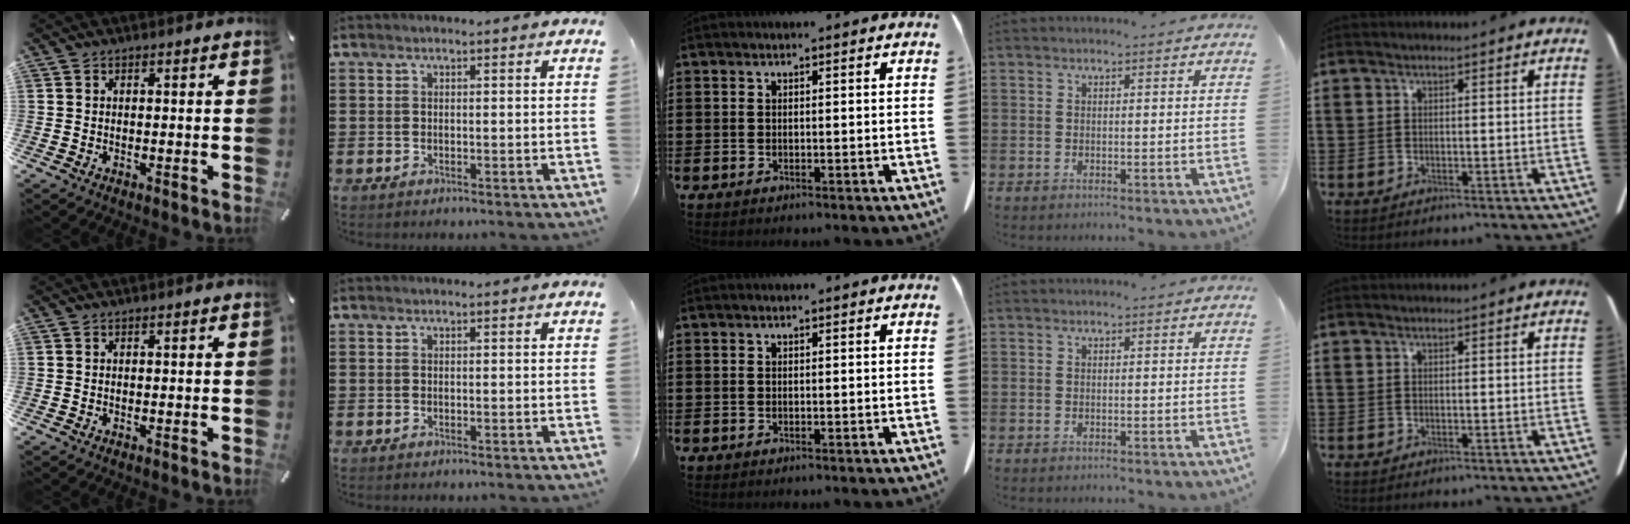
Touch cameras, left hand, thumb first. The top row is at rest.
{}